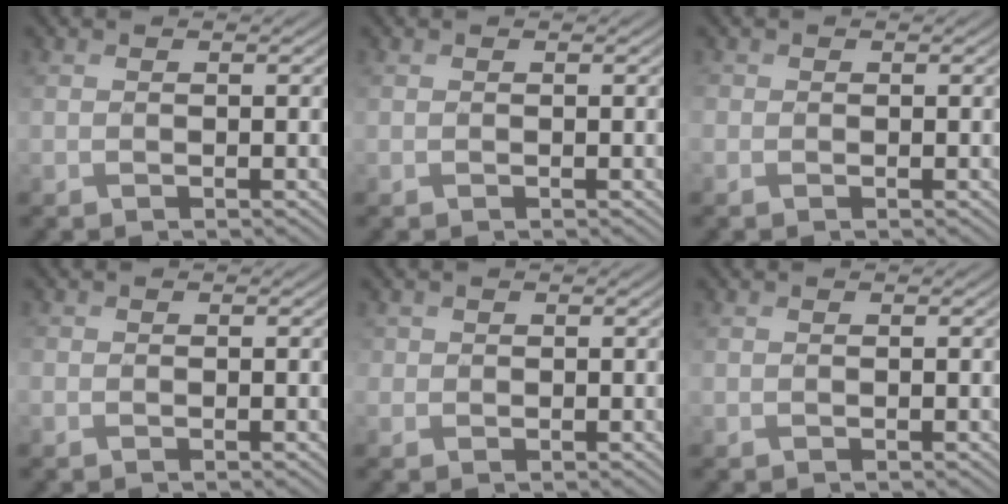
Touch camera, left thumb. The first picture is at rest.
{"total": 0.0}
{"total": 0.8, "force": [-0.3, -0.1, -0.8], "torque": [0.016, -0.003, 0.001]}
{"total": 0.7, "force": [-0.4, -0.2, -0.5], "torque": [0.012, -0.001, -0.007]}
{"total": 0.8, "force": [0.2, 0.4, -0.6], "torque": [0.014, -0.001, 0.013]}
{"total": 0.0}